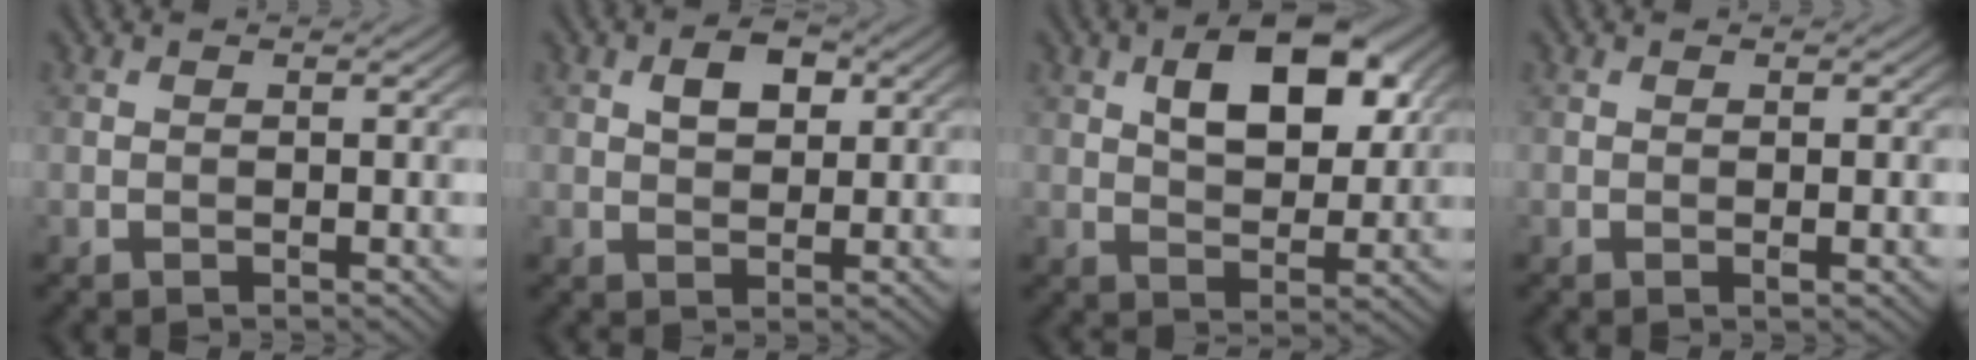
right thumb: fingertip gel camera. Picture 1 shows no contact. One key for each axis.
{"total": 3.7, "fx": 1.3, "fy": 2.2, "fz": 2.7, "tx": -0.048, "ty": 0.004, "tz": 0.022}
{"total": 9.4, "fx": 3.3, "fy": 4.9, "fz": 7.2, "tx": -0.113, "ty": 0.005, "tz": 0.052}
{"total": 1.1, "fx": -0.2, "fy": 0.1, "fz": 1.1, "tx": -0.020, "ty": -0.002, "tz": -0.004}